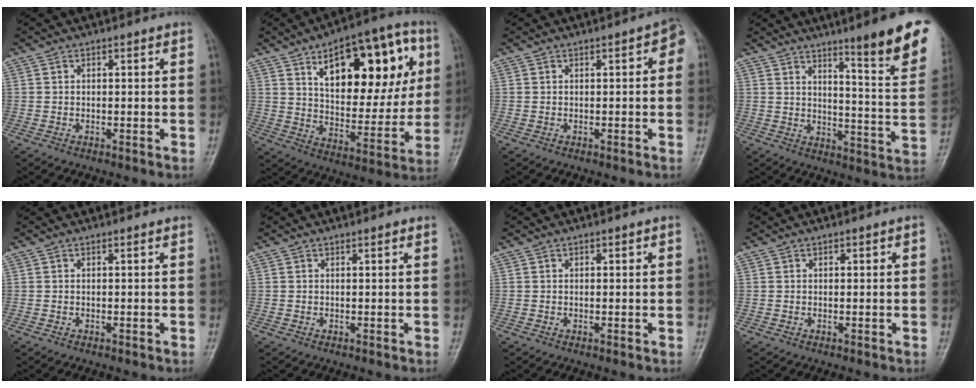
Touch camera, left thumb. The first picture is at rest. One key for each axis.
{"total": 24.8, "fx": 9.1, "fy": 11.9, "fz": 19.8, "tx": -0.229, "ty": -0.013, "tz": 0.138}
{"total": 3.6, "fx": 0.3, "fy": 1.7, "fz": 3.2, "tx": -0.022, "ty": 0.013, "tz": -0.006}
{"total": 16.7, "fx": 10.7, "fy": 1.8, "fz": 12.6, "tx": -0.135, "ty": -0.072, "tz": 0.144}
{"total": 0.0}
{"total": 0.7, "fx": 0.4, "fy": 0.2, "fz": 0.5, "tx": -0.008, "ty": 0.000, "tz": 0.004}
{"total": 1.1, "fx": 0.3, "fy": 0.6, "fz": 0.9, "tx": -0.008, "ty": 0.001, "tz": 0.004}
{"total": 1.4, "fx": 0.3, "fy": 0.7, "fz": 1.2, "tx": -0.012, "ty": 0.003, "tz": 0.003}